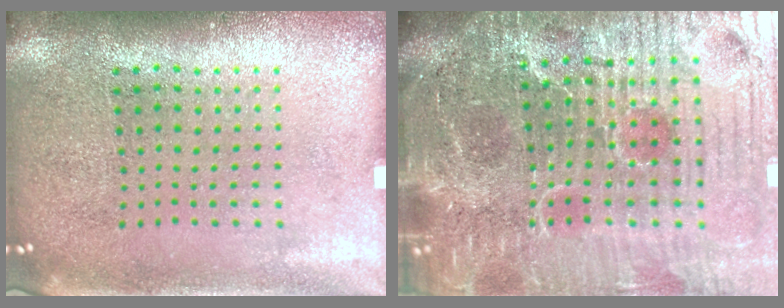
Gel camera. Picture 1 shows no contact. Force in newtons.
{"total": 7.3, "press": 6.6, "slide": 3.1}